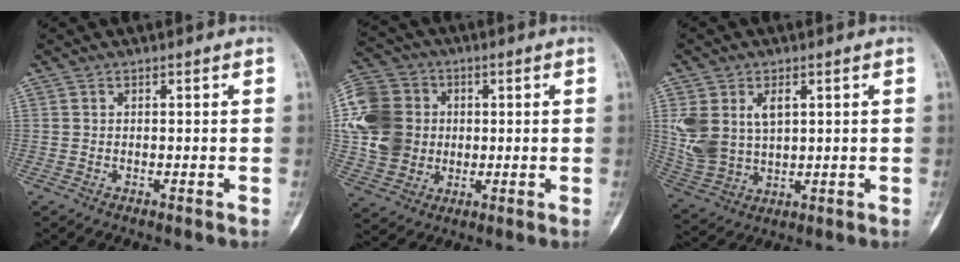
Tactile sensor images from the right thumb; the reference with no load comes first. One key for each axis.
{"total": 17.3, "fx": 0.8, "fy": 14.9, "fz": 8.8, "tx": -0.179, "ty": 0.021, "tz": 0.020}
{"total": 10.6, "fx": 2.7, "fy": 6.9, "fz": 7.5, "tx": -0.151, "ty": -0.003, "tz": 0.071}